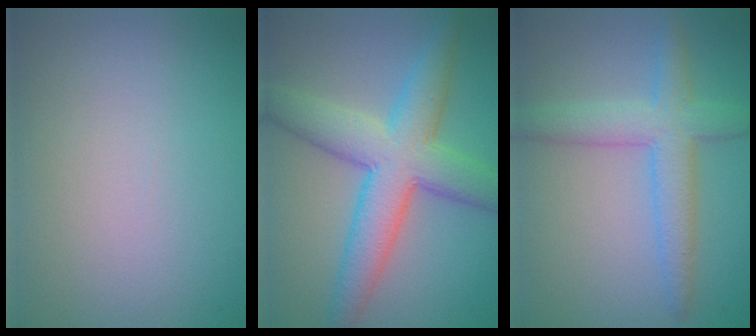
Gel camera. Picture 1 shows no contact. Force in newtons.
{"total": 7.7, "press": 7.7, "slide": 0.1}
{"total": 4.4, "press": 4.4, "slide": 0.2}